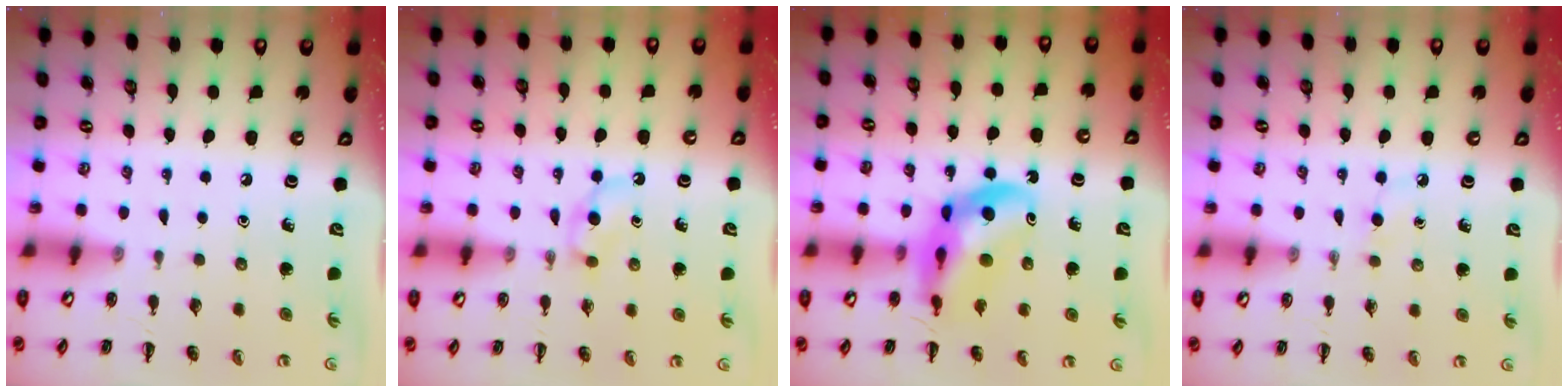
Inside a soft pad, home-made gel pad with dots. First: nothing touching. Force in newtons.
{"total": 3.7, "press": 3.4, "slide": 1.5}
{"total": 13.0, "press": 12.4, "slide": 4.1}
{"total": 2.5, "press": 2.3, "slide": 1.0}